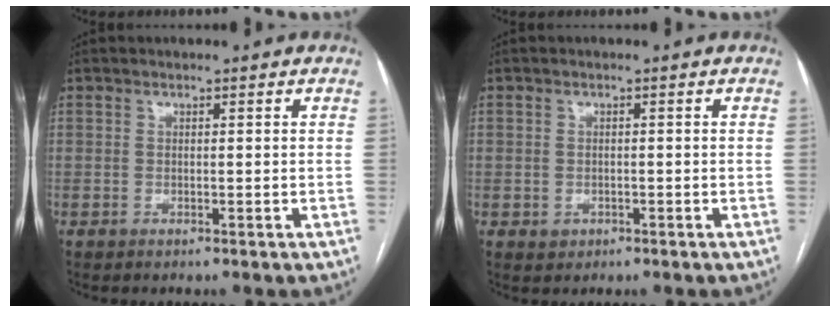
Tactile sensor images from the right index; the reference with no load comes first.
{"total": 1.9, "force": [-0.6, 1.8, 0.3], "torque": [0.002, 0.006, -0.002]}